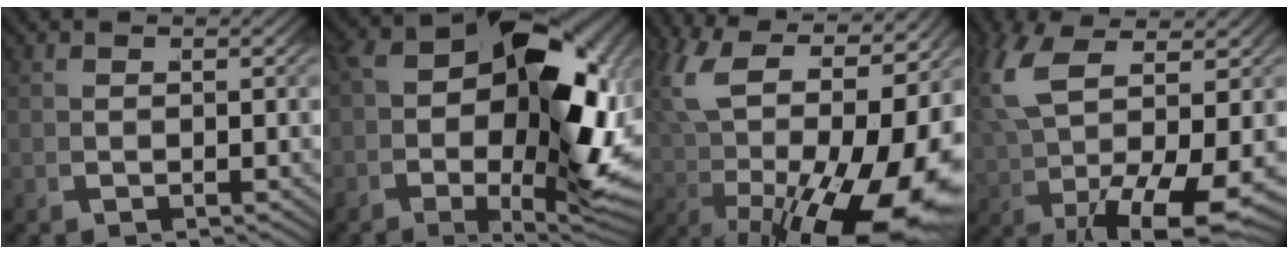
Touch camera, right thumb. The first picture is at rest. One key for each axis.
{"total": 17.2, "fx": -0.8, "fy": 9.0, "fz": 14.6, "tx": -0.227, "ty": -0.038, "tz": 0.004}
{"total": 16.5, "fx": 0.7, "fy": 9.8, "fz": 13.2, "tx": -0.250, "ty": -0.043, "tz": 0.035}
{"total": 9.1, "fx": 0.3, "fy": 4.5, "fz": 7.9, "tx": -0.178, "ty": -0.027, "tz": 0.033}